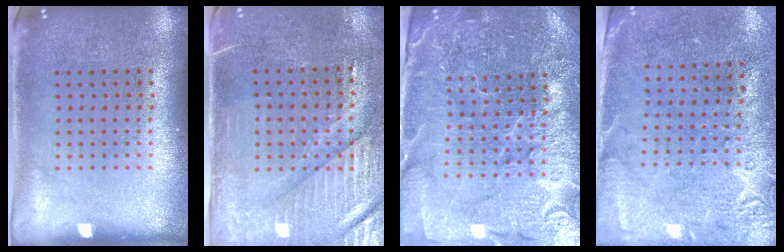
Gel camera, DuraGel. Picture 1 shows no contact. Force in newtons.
{"total": 3.5, "press": 3.2, "slide": 1.5}
{"total": 5.0, "press": 4.7, "slide": 1.8}
{"total": 2.7, "press": 2.3, "slide": 1.4}